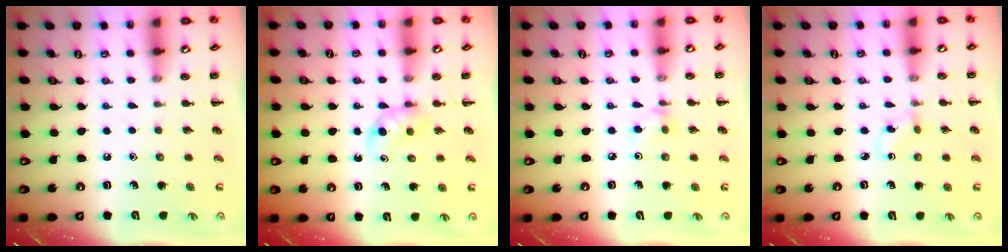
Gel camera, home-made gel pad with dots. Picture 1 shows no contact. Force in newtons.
{"total": 3.5, "press": 3.3, "slide": 1.2}
{"total": 4.0, "press": 3.8, "slide": 1.2}
{"total": 1.5, "press": 1.3, "slide": 0.8}